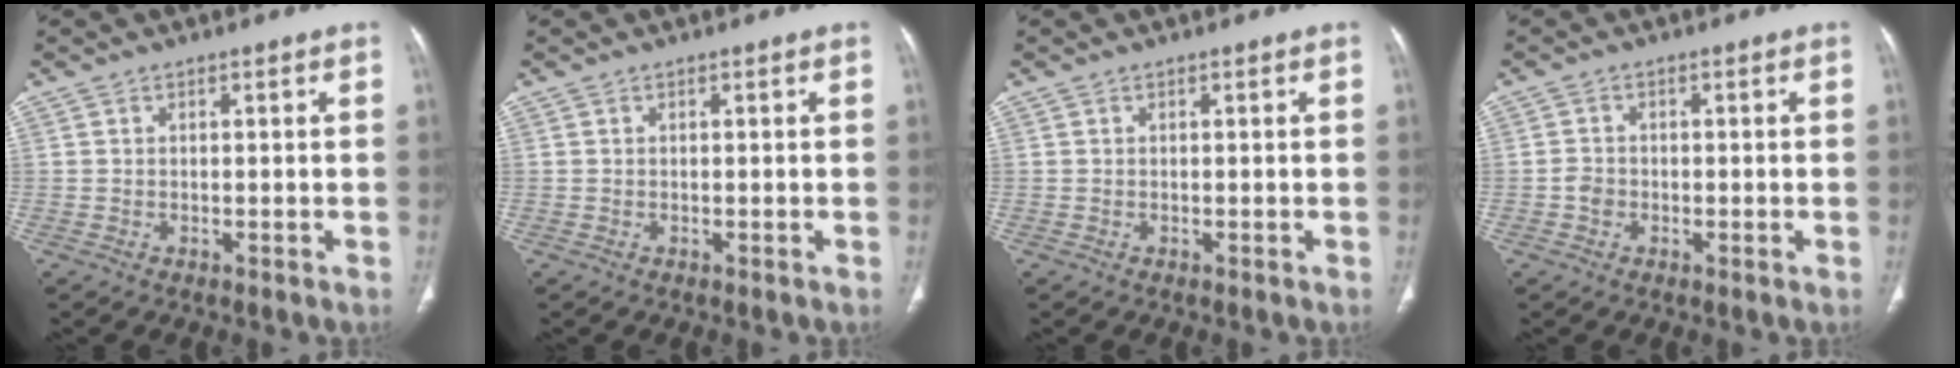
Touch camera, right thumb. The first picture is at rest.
{"total": 0.0}
{"total": 0.0}
{"total": 1.9, "force": [-0.6, 1.6, 1.0], "torque": [-0.013, 0.006, -0.015]}